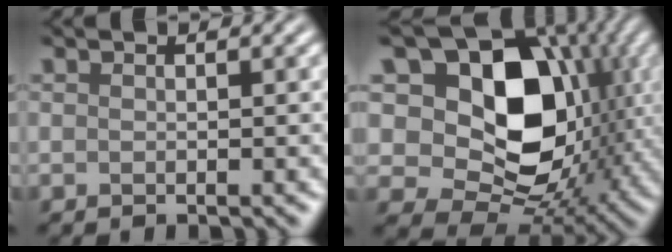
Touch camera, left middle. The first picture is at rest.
{"total": 14.2, "force": [2.8, 10.6, 9.1], "torque": [-0.145, 0.007, 0.058]}